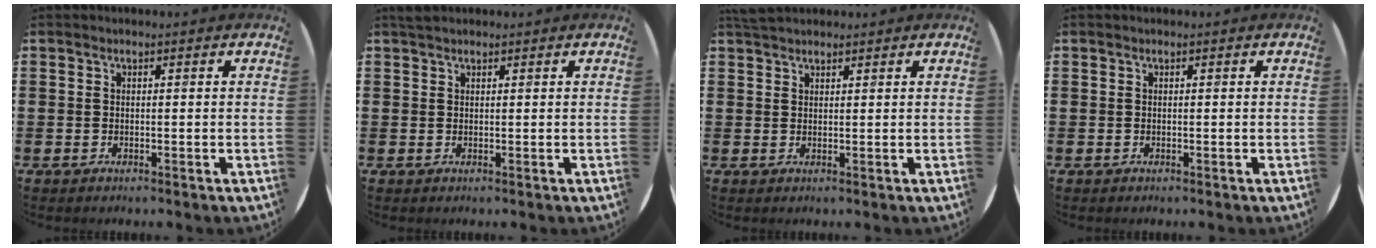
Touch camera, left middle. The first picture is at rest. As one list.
[{"total": 1.0, "force": [1.0, 0.3, 0.3], "torque": [-0.007, 0.003, 0.018]}, {"total": 2.1, "force": [2.0, 0.6, 0.4], "torque": [-0.012, 0.005, 0.039]}, {"total": 0.0}]